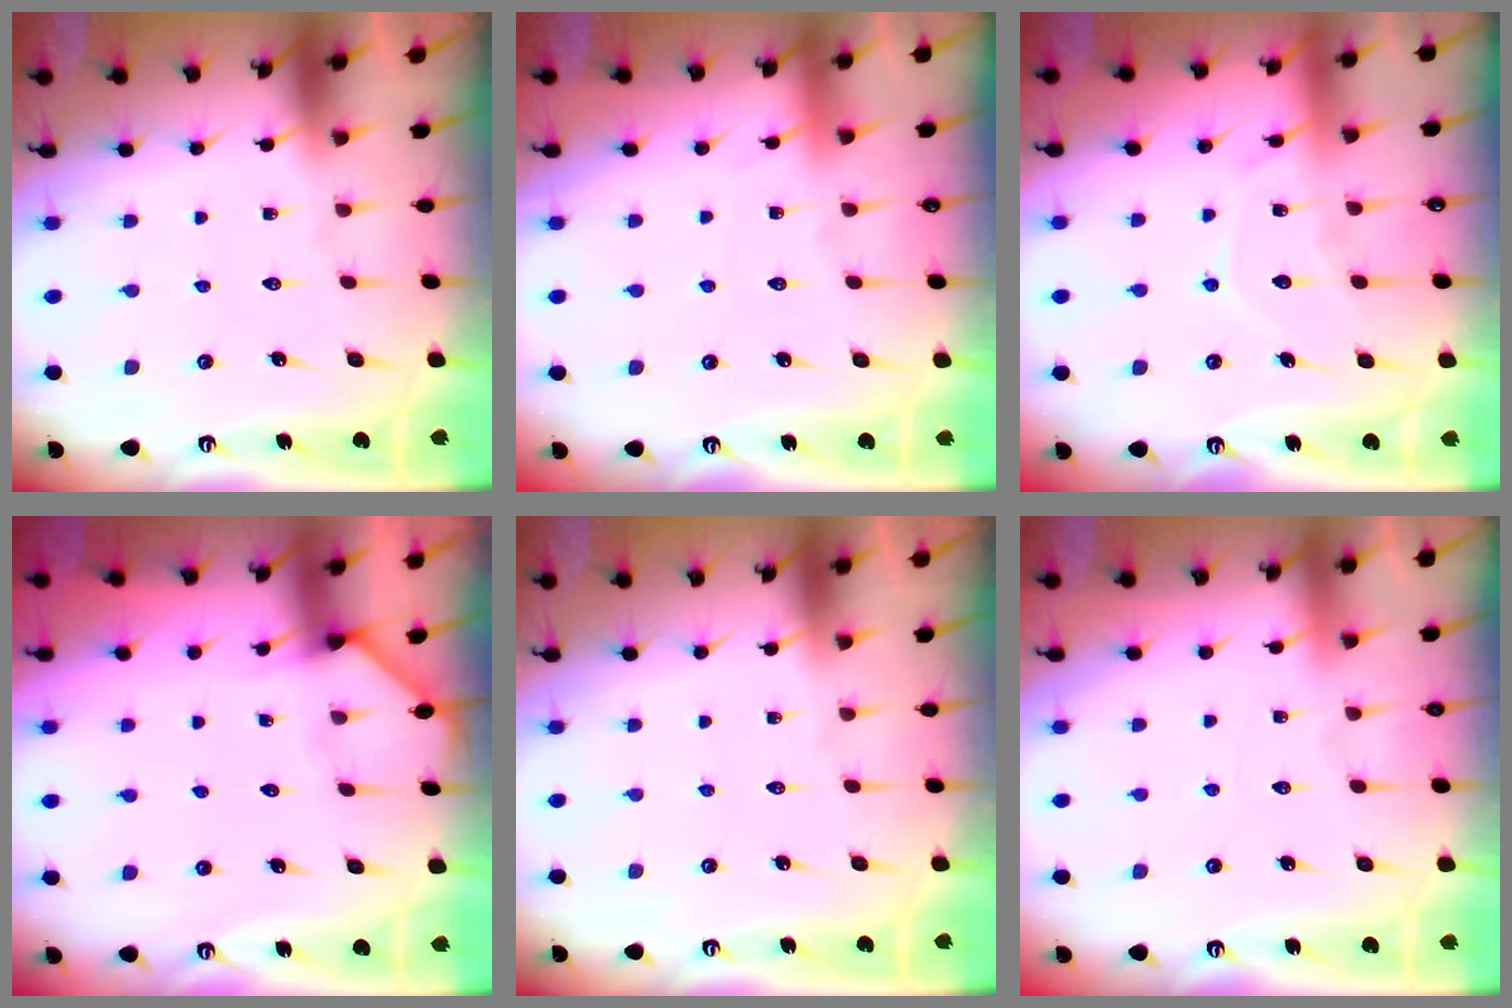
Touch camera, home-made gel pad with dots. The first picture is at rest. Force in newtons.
{"total": 2.5, "press": 2.5, "slide": 0.3}
{"total": 8.8, "press": 8.8, "slide": 0.9}
{"total": 3.0, "press": 3.0, "slide": 0.2}
{"total": 0.0}
{"total": 2.1, "press": 2.1, "slide": 0.2}